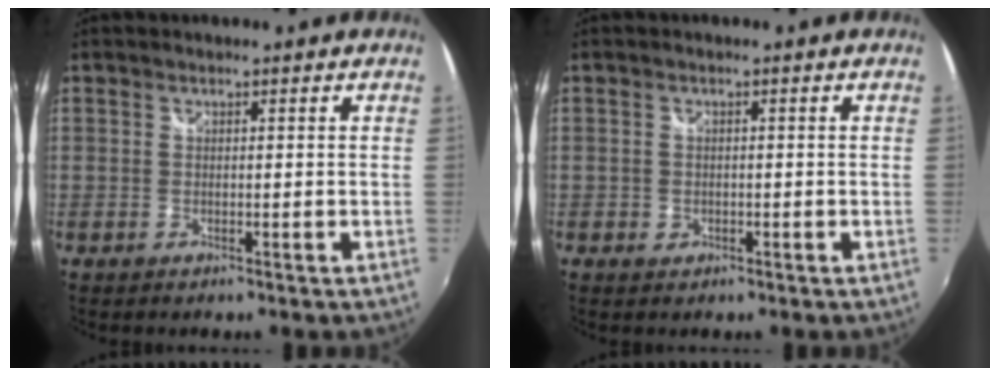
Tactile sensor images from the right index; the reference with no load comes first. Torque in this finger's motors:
{"motor_torque": [0.11, -0.15, 0.09, 0.01]}